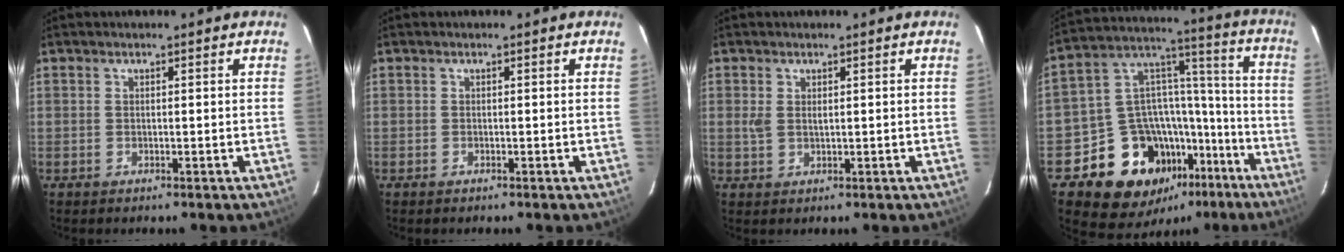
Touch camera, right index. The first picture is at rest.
{"total": 0.0}
{"total": 2.1, "force": [0.6, 1.2, 1.6], "torque": [-0.031, 0.001, 0.013]}
{"total": 20.2, "force": [-11.6, 14.2, 8.4], "torque": [-0.166, 0.076, -0.155]}